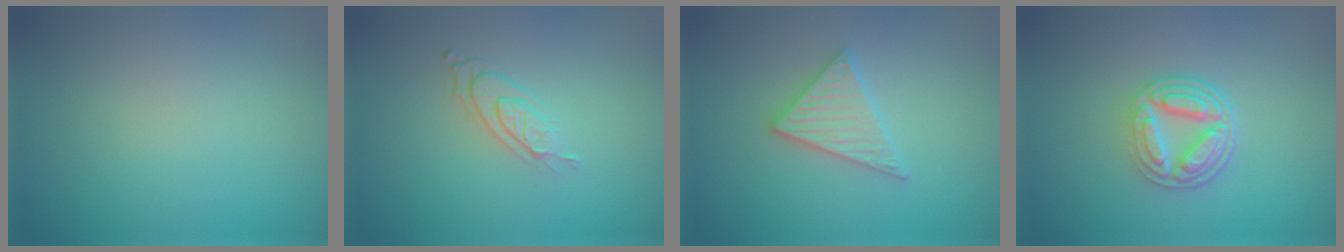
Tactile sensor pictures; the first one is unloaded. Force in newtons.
{"total": 2.9, "press": 1.9, "slide": 2.2}
{"total": 3.3, "press": 3.3, "slide": 0.5}
{"total": 5.0, "press": 3.7, "slide": 3.3}